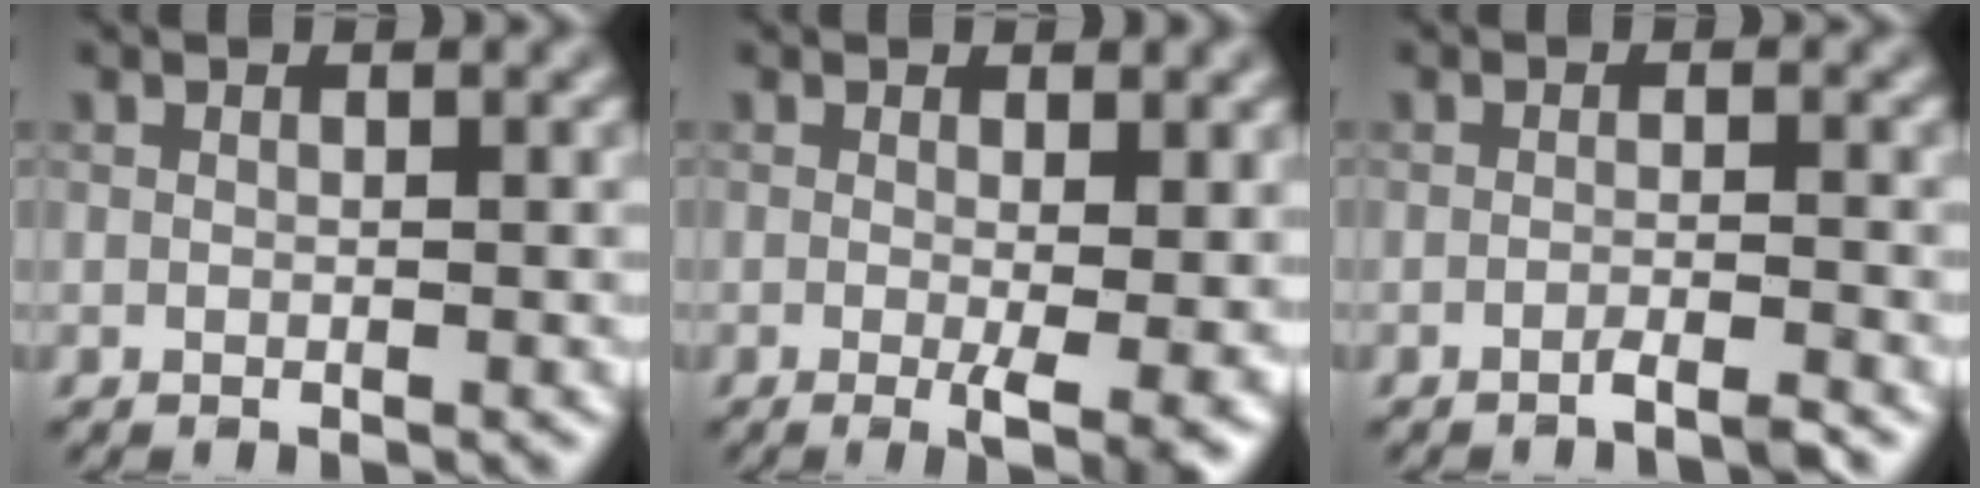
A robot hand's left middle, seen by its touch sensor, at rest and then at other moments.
{"total": 4.0, "force": [-0.4, 0.8, 3.8], "torque": [-0.059, -0.014, -0.005]}
{"total": 1.9, "force": [-1.4, 0.2, 1.3], "torque": [-0.013, -0.001, -0.033]}